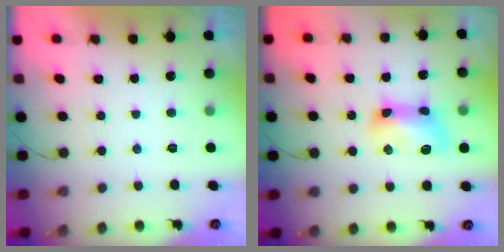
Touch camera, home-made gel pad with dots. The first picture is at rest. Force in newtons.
{"total": 9.6, "press": 9.5, "slide": 0.7}